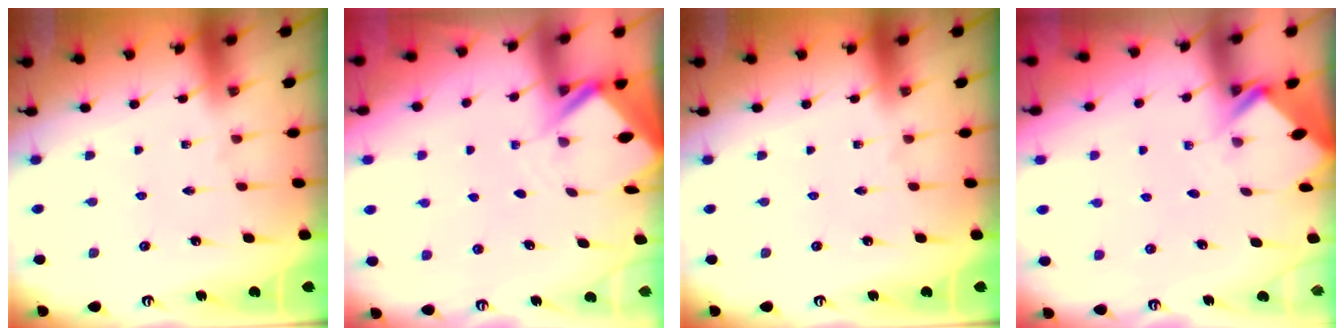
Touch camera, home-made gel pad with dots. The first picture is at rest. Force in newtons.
{"total": 3.3, "press": 3.3, "slide": 0.3}
{"total": 0.0}
{"total": 2.7, "press": 2.7, "slide": 0.2}